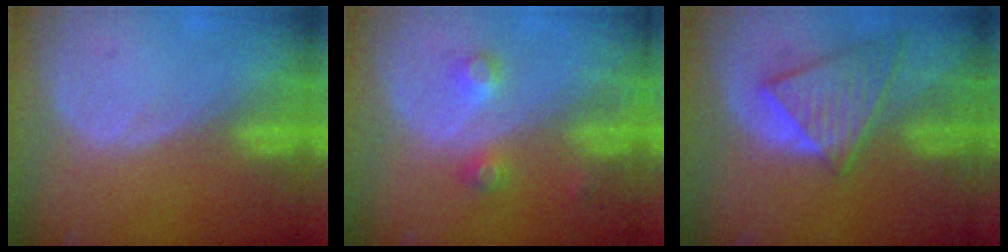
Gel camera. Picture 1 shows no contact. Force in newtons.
{"total": 3.6, "press": 3.5, "slide": 1.0}
{"total": 7.6, "press": 7.3, "slide": 2.2}